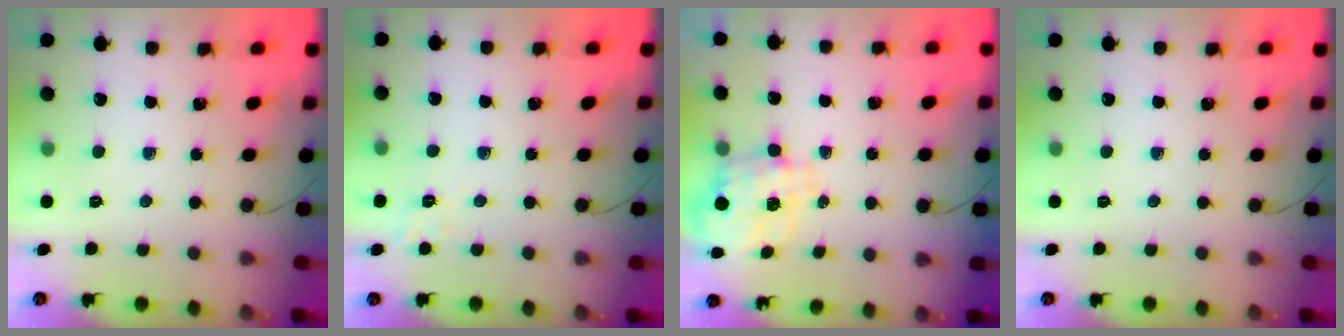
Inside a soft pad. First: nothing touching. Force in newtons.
{"total": 3.0, "press": 2.3, "slide": 1.9}
{"total": 2.9, "press": 2.7, "slide": 1.1}
{"total": 0.0}